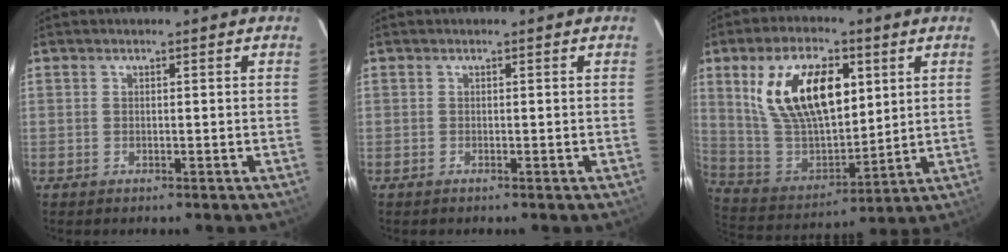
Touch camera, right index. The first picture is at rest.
{"total": 0.0}
{"total": 20.3, "force": [7.3, 10.4, 15.8], "torque": [-0.294, 0.015, 0.151]}